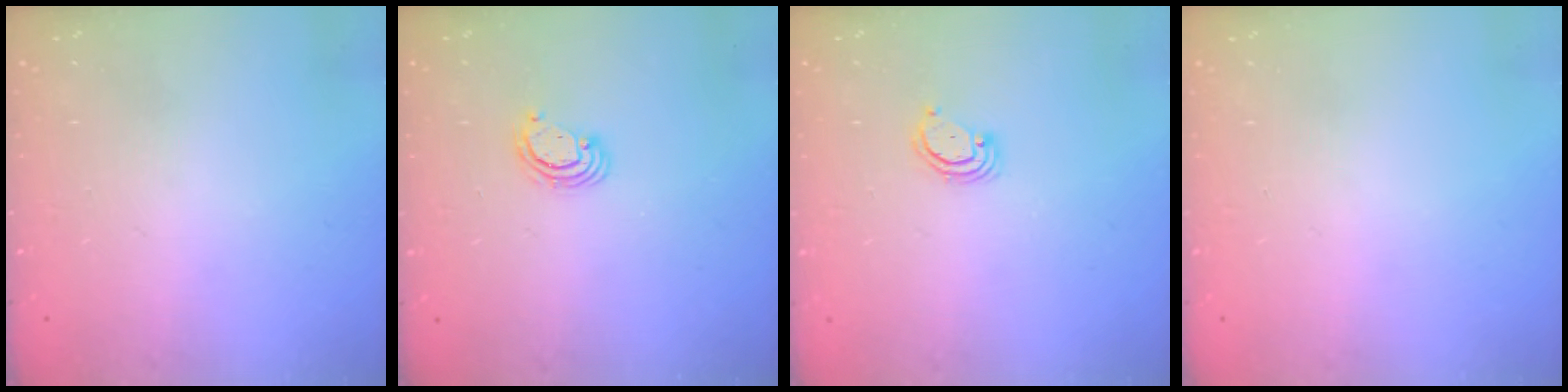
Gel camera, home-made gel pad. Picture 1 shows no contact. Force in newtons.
{"total": 2.5, "press": 2.5, "slide": 0.2}
{"total": 2.9, "press": 2.9, "slide": 0.2}
{"total": 0.0}